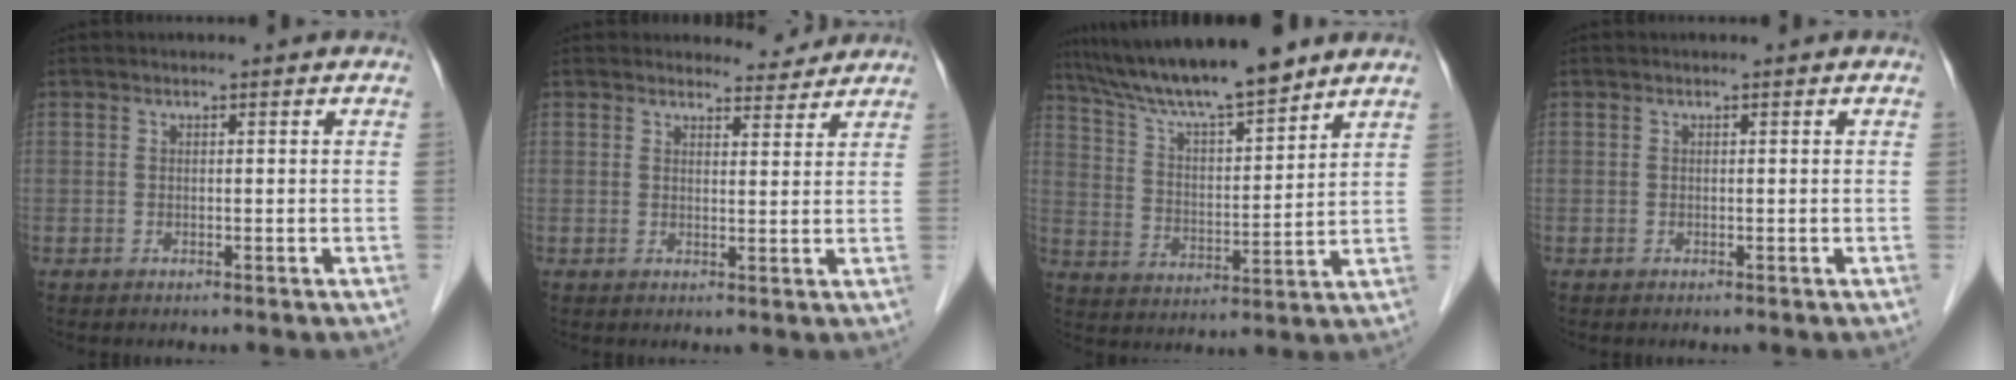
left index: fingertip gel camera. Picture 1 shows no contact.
{"total": 3.4, "force": [3.3, 0.8, -0.4], "torque": [0.003, -0.007, 0.040]}
{"total": 14.3, "force": [12.2, 1.0, 7.3], "torque": [-0.127, 0.010, 0.219]}
{"total": 0.0}